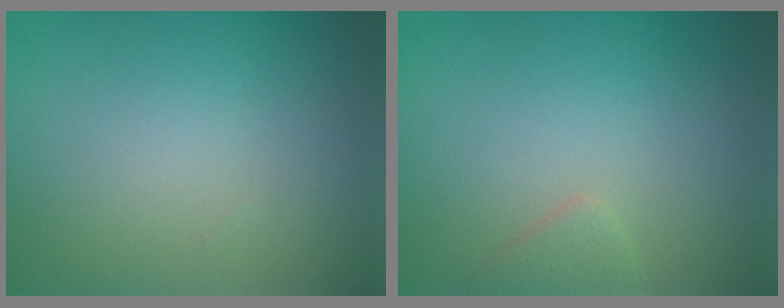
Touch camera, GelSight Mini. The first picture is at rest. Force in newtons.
{"total": 1.3, "press": 1.2, "slide": 0.1}